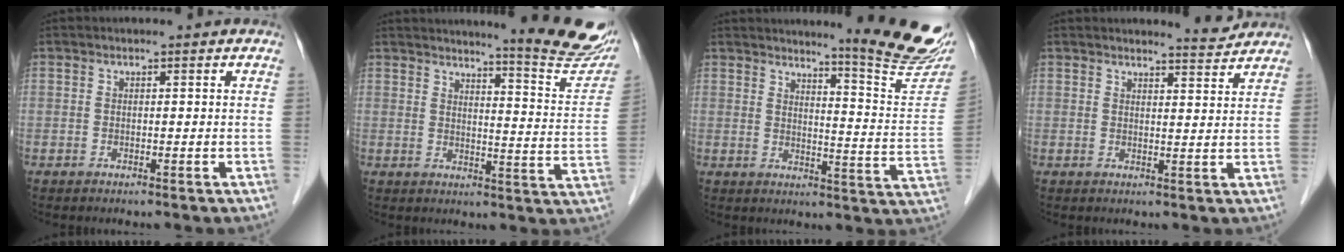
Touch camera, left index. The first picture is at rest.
{"total": 14.9, "force": [13.6, -0.1, 6.1], "torque": [-0.074, -0.077, 0.151]}
{"total": 15.1, "force": [13.3, -0.7, 7.1], "torque": [-0.089, -0.089, 0.153]}
{"total": 3.3, "force": [3.3, -0.2, 0.0], "torque": [-0.011, -0.017, 0.043]}